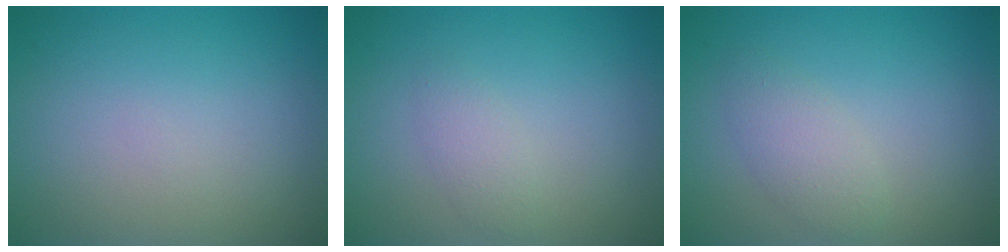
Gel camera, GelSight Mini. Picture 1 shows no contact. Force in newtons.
{"total": 1.4, "press": 1.4, "slide": 0.1}
{"total": 2.1, "press": 2.1, "slide": 0.2}